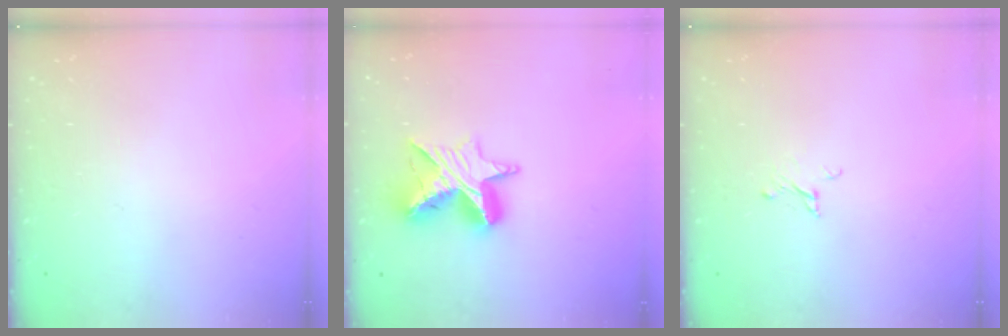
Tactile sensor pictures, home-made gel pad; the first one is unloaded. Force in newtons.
{"total": 11.7, "press": 11.7, "slide": 0.9}
{"total": 2.1, "press": 2.1, "slide": 0.1}